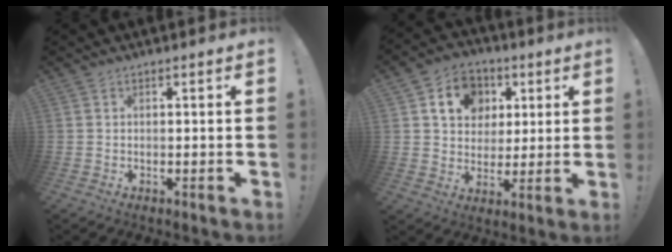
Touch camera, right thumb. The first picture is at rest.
{"total": 13.0, "force": [4.6, 10.8, 5.5], "torque": [-0.074, -0.012, 0.093]}